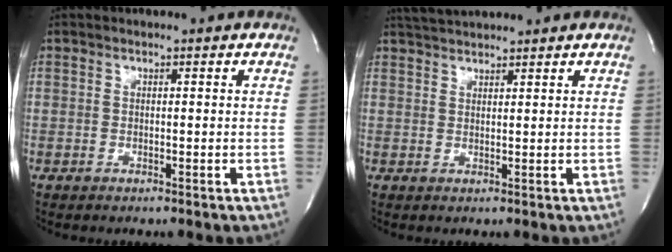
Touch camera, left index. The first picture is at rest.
{"total": 3.7, "force": [3.6, -0.2, 1.0], "torque": [-0.022, 0.023, 0.068]}